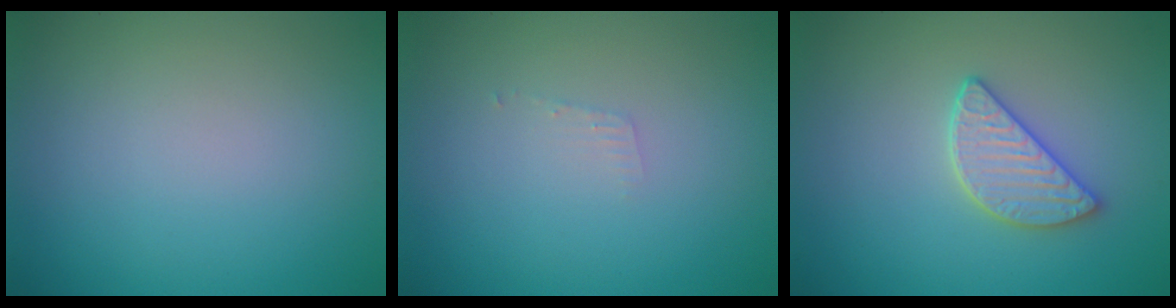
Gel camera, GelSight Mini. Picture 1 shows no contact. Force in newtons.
{"total": 0.7, "press": 0.7, "slide": 0.1}
{"total": 2.9, "press": 2.8, "slide": 0.9}